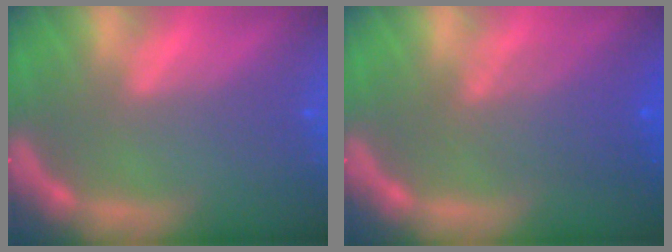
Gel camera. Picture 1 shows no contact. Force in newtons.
{"total": 5.1}